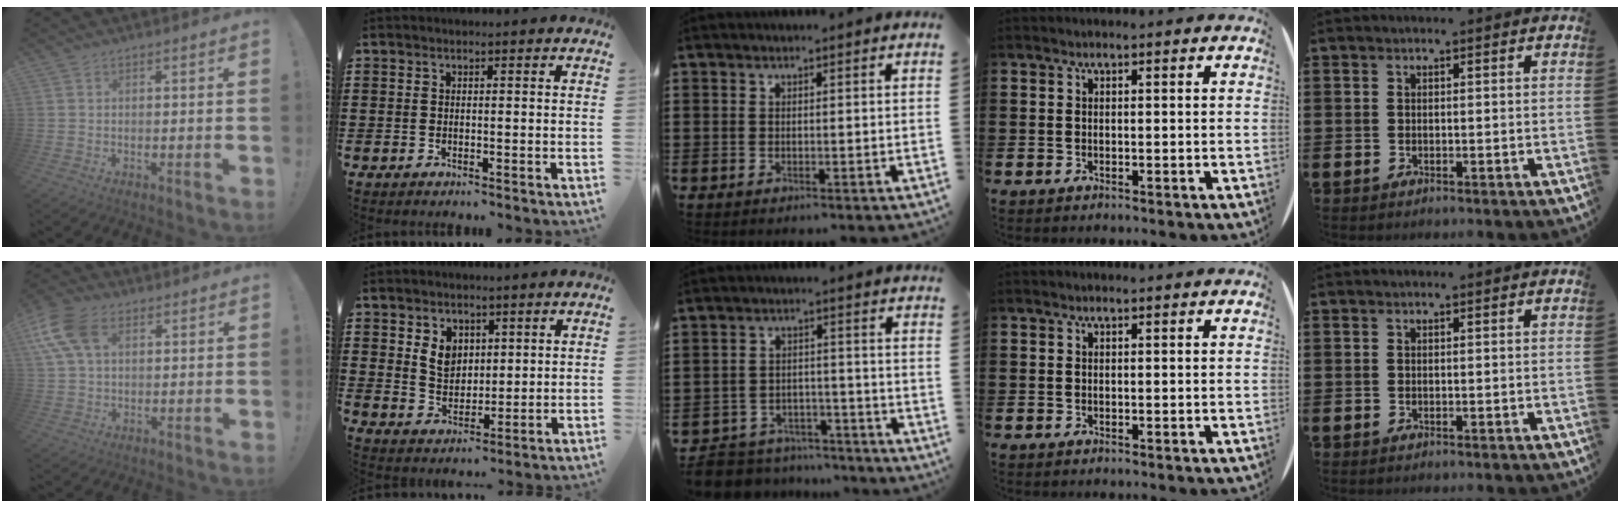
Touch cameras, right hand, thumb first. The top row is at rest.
{"thumb": {"total": 12.6, "force": [4.4, 7.8, 8.9], "torque": [-0.186, -0.003, 0.086]}, "index": {"total": 4.8, "force": [2.0, 3.8, 2.2], "torque": [-0.048, 0.010, 0.035]}, "middle": {"total": 6.3, "force": [-6.2, 1.2, 0.3], "torque": [-0.016, 0.013, -0.126]}}